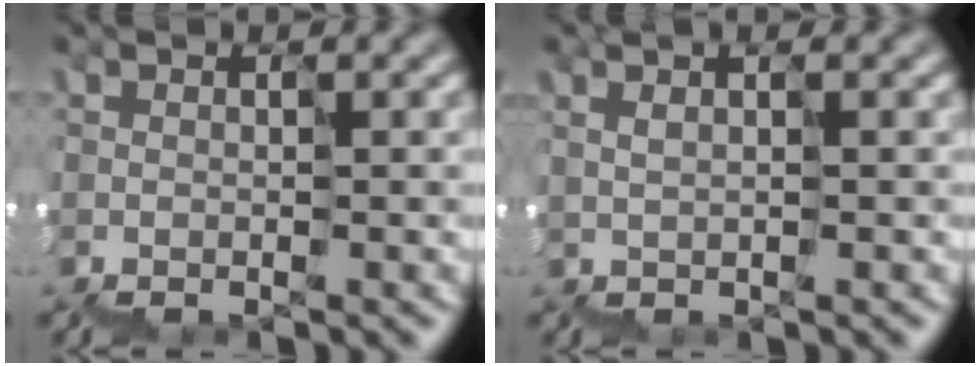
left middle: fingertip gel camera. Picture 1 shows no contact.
{"total": 1.2, "force": [1.0, 0.1, 0.5], "torque": [-0.006, 0.022, 0.019]}